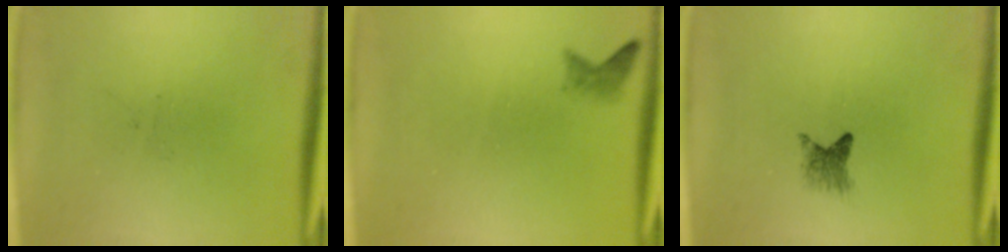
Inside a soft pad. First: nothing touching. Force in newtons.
{"total": 1.3}
{"total": 2.0}